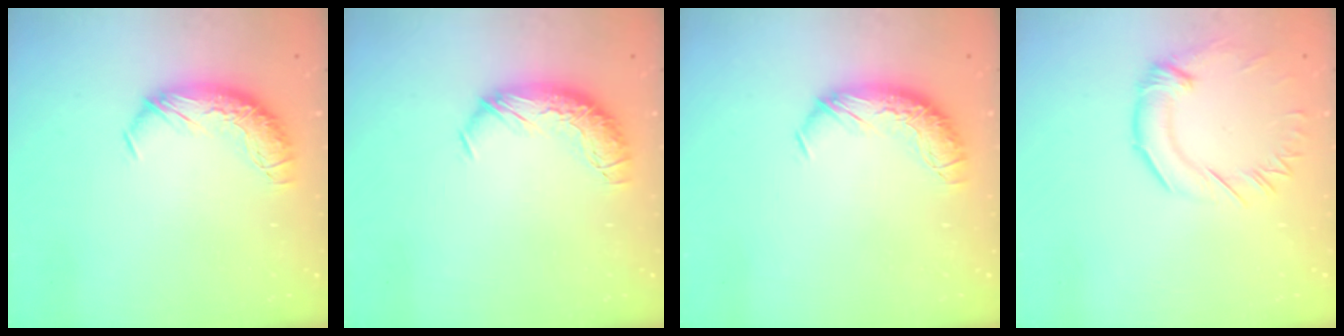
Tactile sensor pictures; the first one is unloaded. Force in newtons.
{"total": 0.0}
{"total": 0.0}
{"total": 1.1, "press": 0.3, "slide": 1.0}